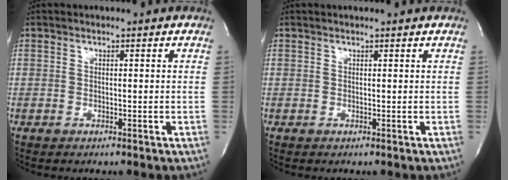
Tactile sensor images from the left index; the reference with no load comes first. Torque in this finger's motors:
{"motor_torque": [-0.05, -0.40, -0.02, -0.01]}